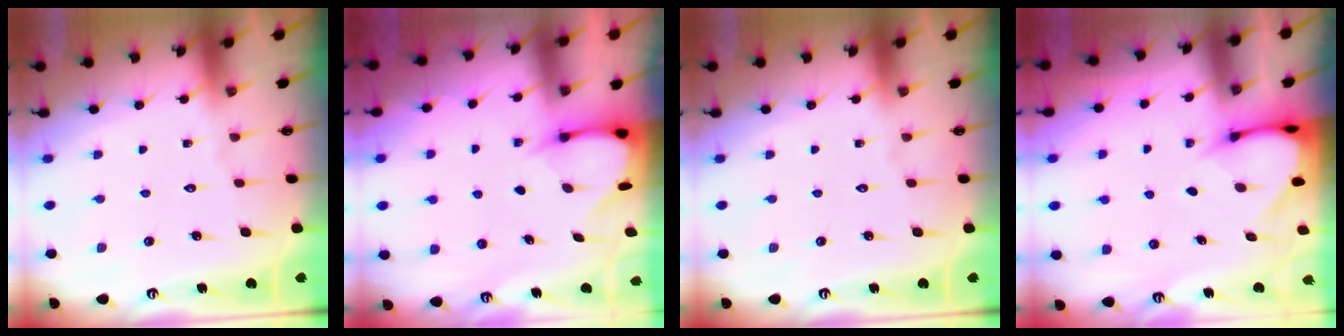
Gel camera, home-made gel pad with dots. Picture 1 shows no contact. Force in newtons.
{"total": 3.6, "press": 3.6, "slide": 0.4}
{"total": 0.0}
{"total": 3.5, "press": 3.5, "slide": 0.2}